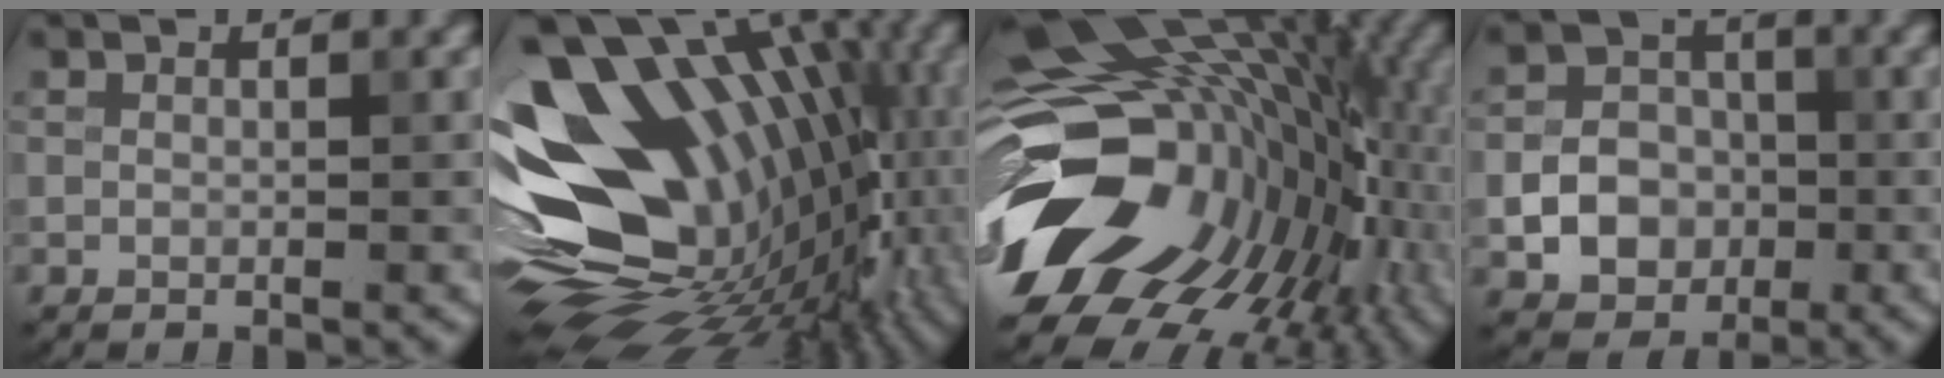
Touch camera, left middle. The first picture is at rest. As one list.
[{"total": 18.1, "force": [1.1, 12.9, 12.7], "torque": [-0.206, 0.001, 0.033]}, {"total": 19.5, "force": [-2.0, 14.1, 13.3], "torque": [-0.222, -0.024, -0.009]}, {"total": 5.6, "force": [-1.5, 4.6, 2.8], "torque": [-0.034, -0.001, -0.034]}]